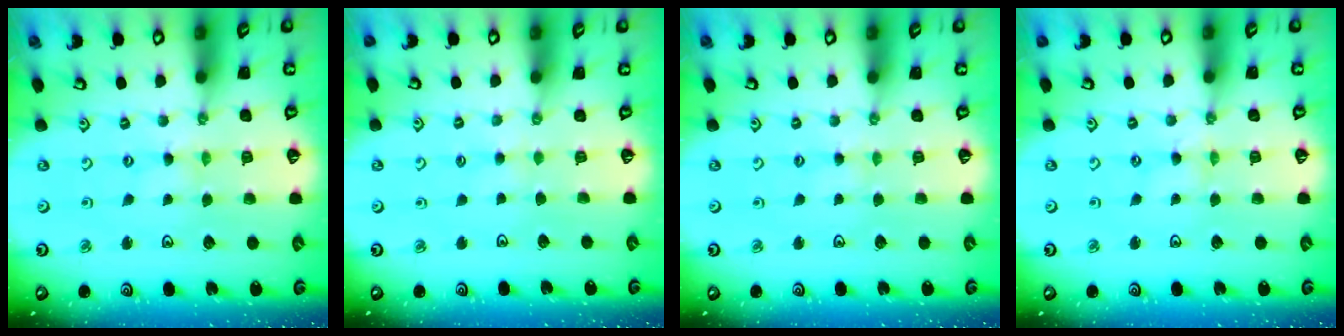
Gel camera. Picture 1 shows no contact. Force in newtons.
{"total": 1.8, "press": 1.7, "slide": 0.3}
{"total": 1.5, "press": 1.5, "slide": 0.3}
{"total": 0.6, "press": 0.6, "slide": 0.1}